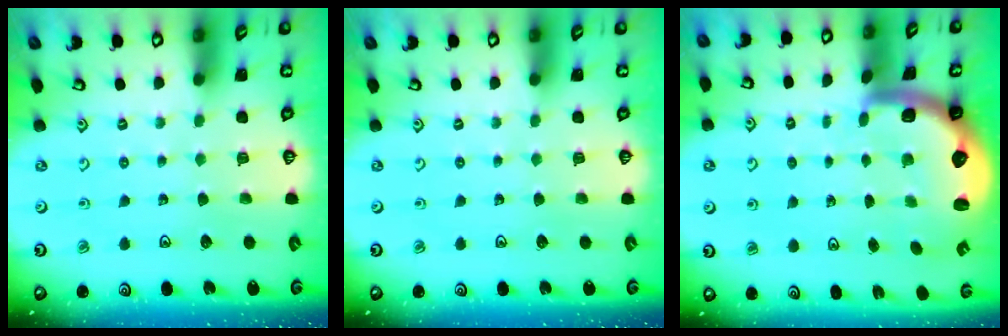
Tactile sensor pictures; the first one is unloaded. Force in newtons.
{"total": 0.0}
{"total": 2.9, "press": 2.6, "slide": 1.4}